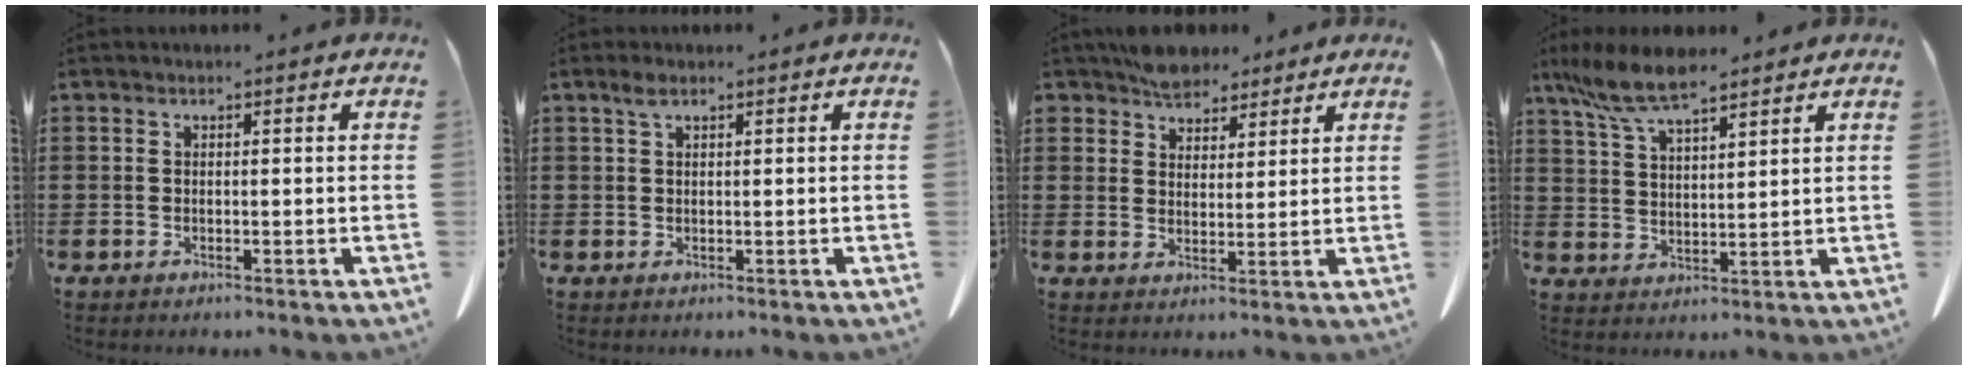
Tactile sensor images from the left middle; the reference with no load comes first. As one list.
[{"total": 1.4, "force": [0.7, 0.6, 1.1], "torque": [-0.025, 0.002, 0.014]}, {"total": 5.3, "force": [4.7, 2.2, 0.8], "torque": [-0.032, -0.005, 0.094]}, {"total": 8.4, "force": [6.4, 2.0, 5.0], "torque": [-0.114, -0.007, 0.119]}]